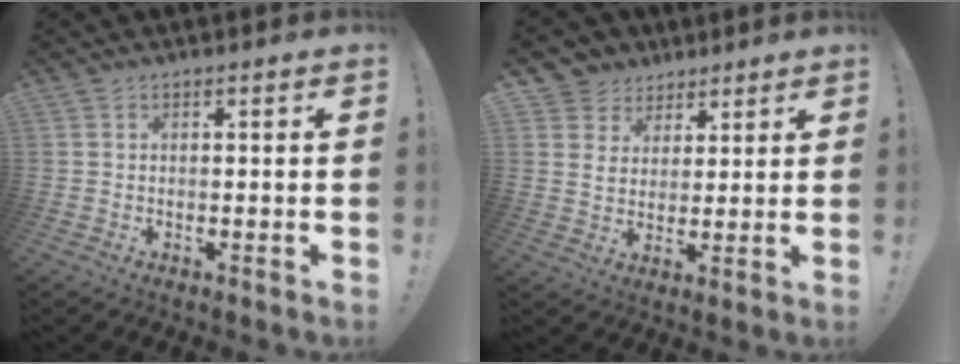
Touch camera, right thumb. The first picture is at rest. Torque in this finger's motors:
{"motor_torque": [0.16, 0.25, 0.06, 0.01, 0.03]}